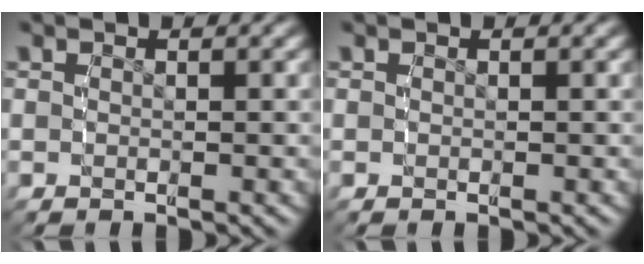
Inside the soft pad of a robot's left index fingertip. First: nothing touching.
{"total": 0.0}